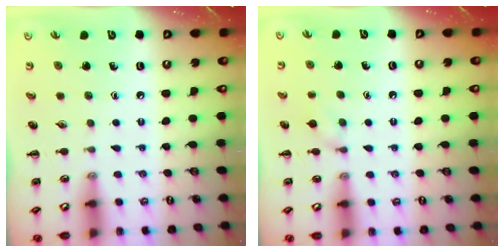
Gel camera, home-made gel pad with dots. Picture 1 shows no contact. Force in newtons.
{"total": 6.1, "press": 5.7, "slide": 2.2}